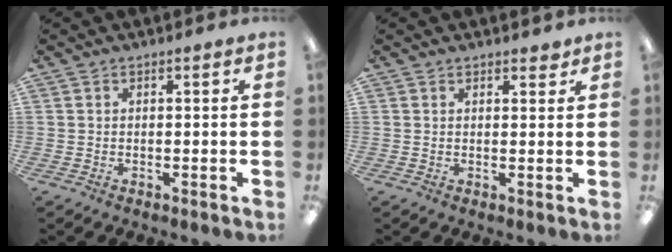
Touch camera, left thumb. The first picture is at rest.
{"total": 1.6, "force": [1.3, 0.7, 0.5], "torque": [-0.003, -0.004, 0.023]}